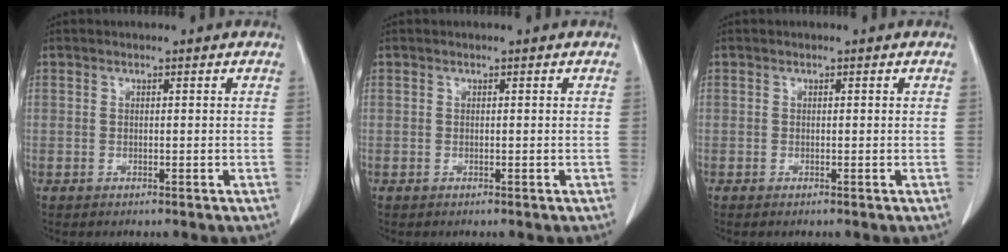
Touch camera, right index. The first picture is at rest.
{"total": 0.0}
{"total": 0.0}